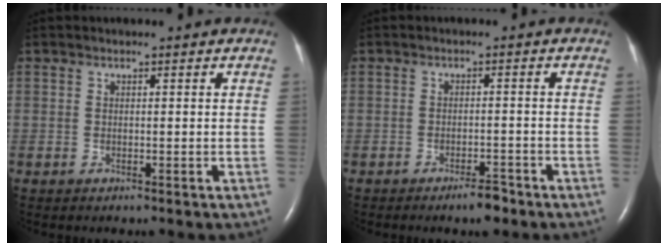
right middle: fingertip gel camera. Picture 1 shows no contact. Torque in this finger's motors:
{"motor_torque": [0.28, -0.19, 0.00, 0.00]}